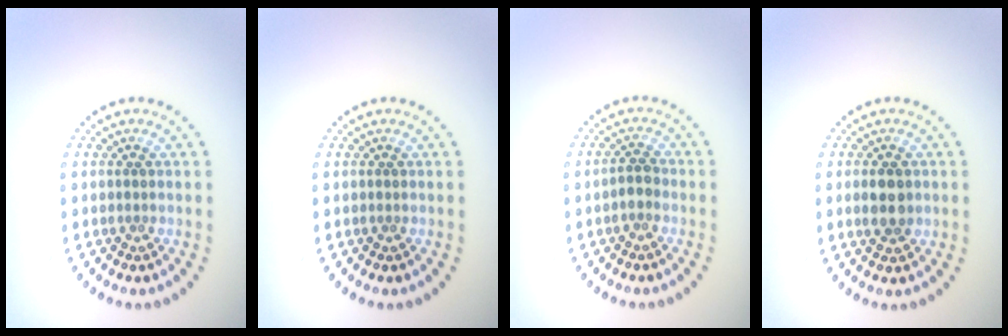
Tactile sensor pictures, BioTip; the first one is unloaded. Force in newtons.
{"total": 0.0}
{"total": 1.3, "press": 1.1, "slide": 0.6}
{"total": 2.3, "press": 2.3, "slide": 0.1}